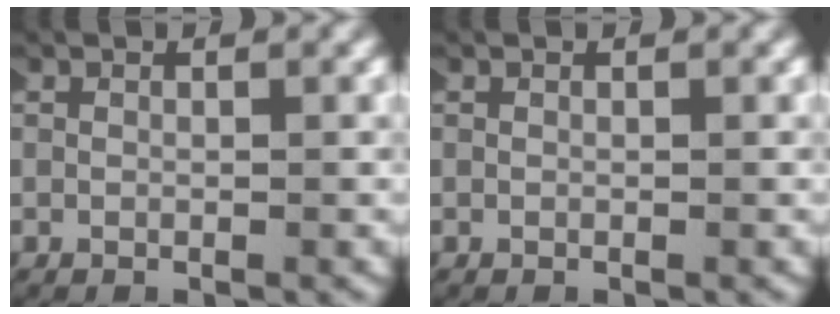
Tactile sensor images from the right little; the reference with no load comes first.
{"total": 0.0}